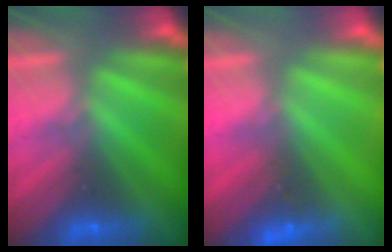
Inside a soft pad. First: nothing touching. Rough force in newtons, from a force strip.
{"total": 2.3}